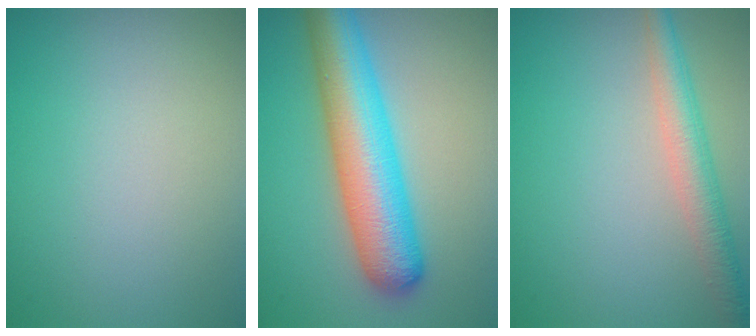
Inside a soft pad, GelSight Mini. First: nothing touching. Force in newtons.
{"total": 8.9, "press": 8.9, "slide": 0.3}
{"total": 3.9, "press": 3.9, "slide": 0.1}